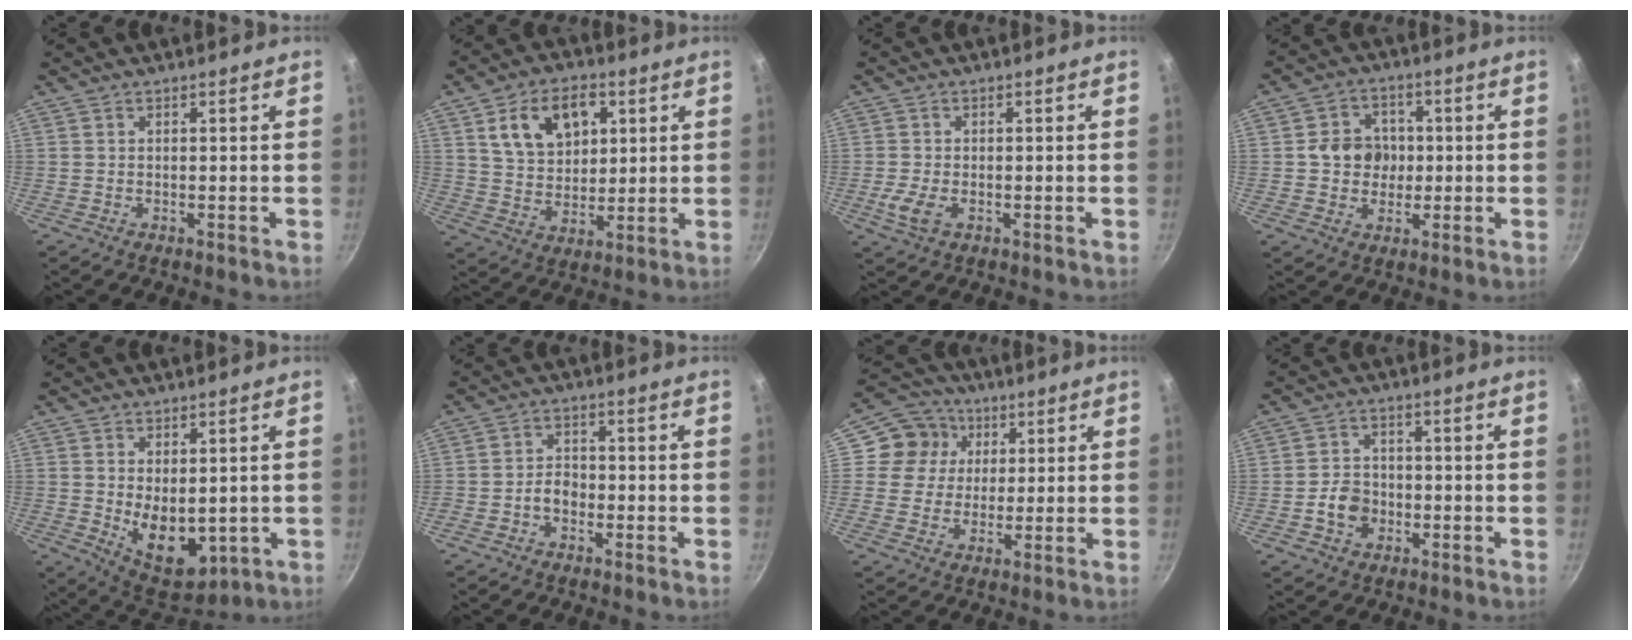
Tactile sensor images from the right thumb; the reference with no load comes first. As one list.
[{"total": 13.4, "force": [4.8, 9.1, 8.5], "torque": [-0.112, -0.006, 0.084]}, {"total": 4.0, "force": [-1.2, 2.2, 3.1], "torque": [-0.066, -0.001, -0.024]}, {"total": 7.8, "force": [0.0, 7.0, 3.6], "torque": [-0.026, 0.007, -0.009]}, {"total": 10.6, "force": [-0.4, 6.5, 8.4], "torque": [-0.106, -0.023, 0.018]}, {"total": 3.4, "force": [-1.7, 2.4, 1.8], "torque": [-0.019, 0.024, -0.034]}, {"total": 8.8, "force": [2.5, 8.1, 2.3], "torque": [-0.004, 0.007, 0.029]}, {"total": 5.7, "force": [-1.9, 4.5, 2.8], "torque": [-0.031, 0.019, -0.037]}]